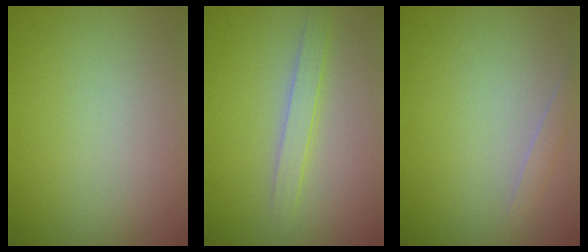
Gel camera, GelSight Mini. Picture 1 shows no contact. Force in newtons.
{"total": 1.9, "press": 1.9, "slide": 0.1}
{"total": 0.9, "press": 0.9, "slide": 0.0}